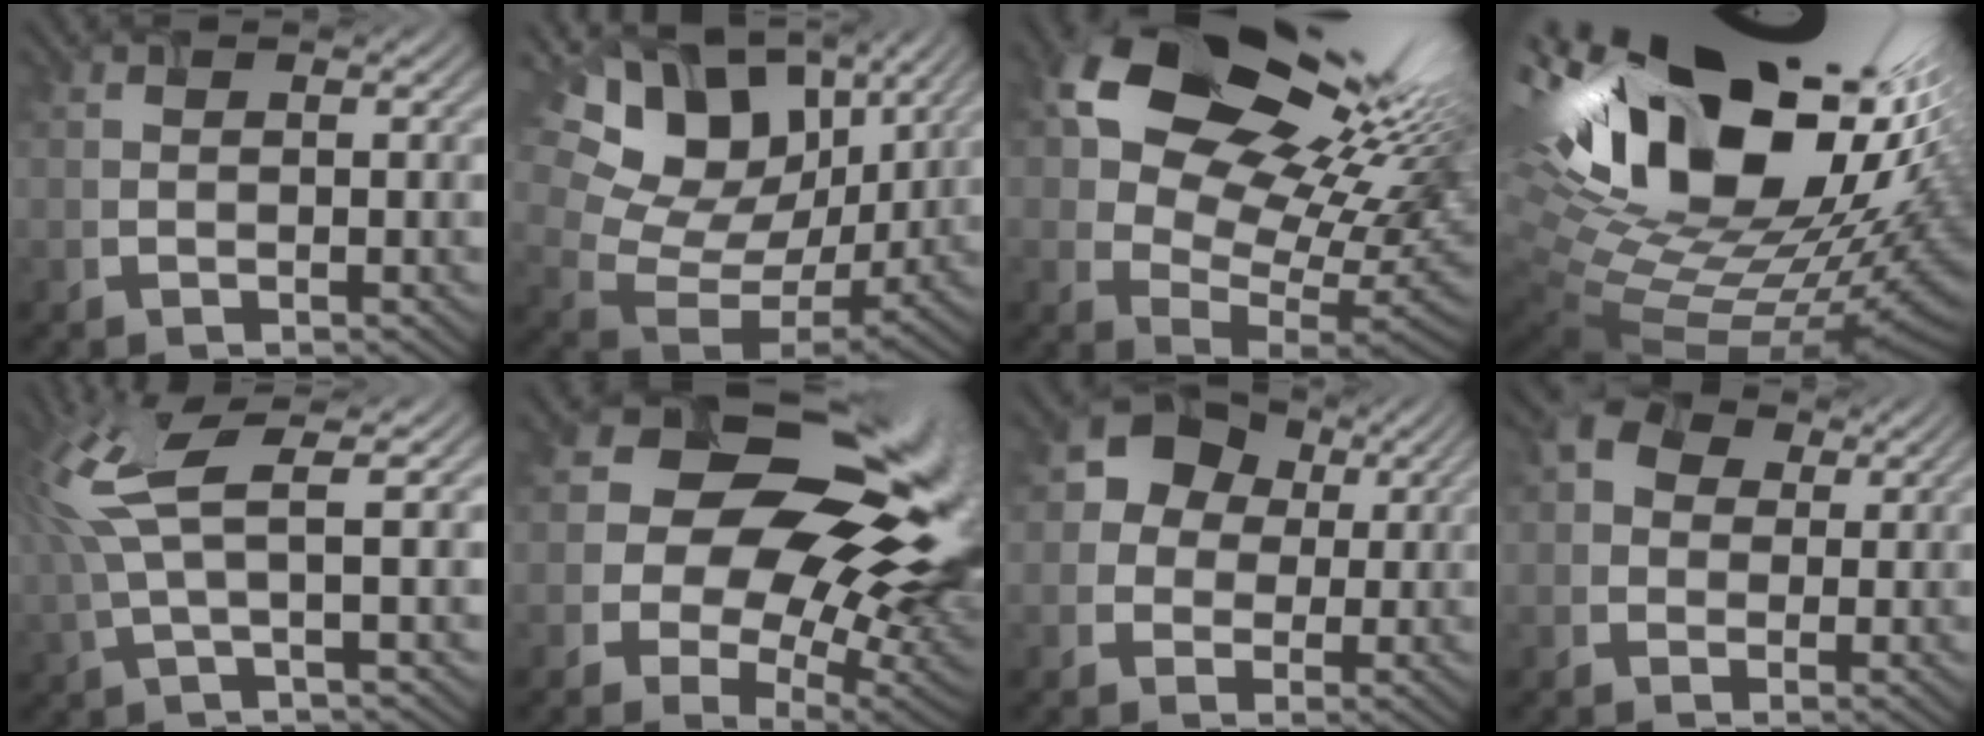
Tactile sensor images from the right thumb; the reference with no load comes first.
{"total": 16.4, "force": [8.6, 11.0, 8.5], "torque": [-0.192, 0.039, 0.167]}
{"total": 19.2, "force": [8.6, 12.1, 12.3], "torque": [-0.185, 0.025, 0.148]}
{"total": 20.9, "force": [5.6, 13.7, 14.8], "torque": [-0.284, -0.015, 0.122]}
{"total": 6.4, "force": [1.9, 1.3, 6.0], "torque": [-0.134, 0.016, 0.038]}
{"total": 19.6, "force": [2.7, 13.4, 14.0], "torque": [-0.201, -0.004, 0.070]}
{"total": 7.5, "force": [1.5, 6.9, 2.5], "torque": [-0.060, 0.026, 0.002]}
{"total": 3.0, "force": [0.6, 2.9, 0.7], "torque": [-0.014, 0.001, 0.008]}